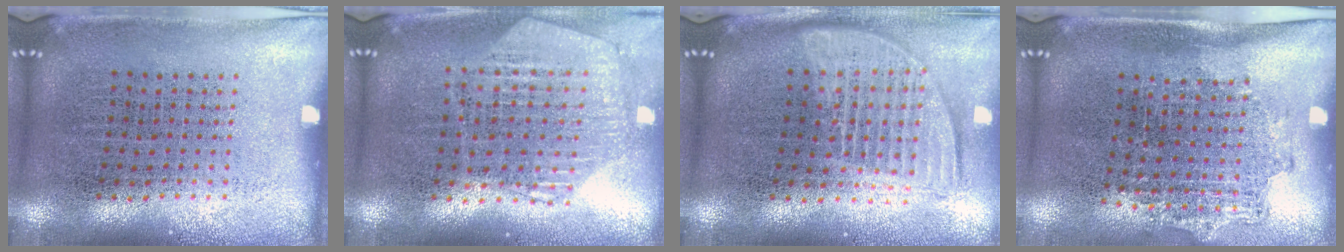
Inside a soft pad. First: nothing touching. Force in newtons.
{"total": 1.1, "press": 1.1, "slide": 0.2}
{"total": 1.8, "press": 1.6, "slide": 1.0}
{"total": 1.4, "press": 1.1, "slide": 0.9}